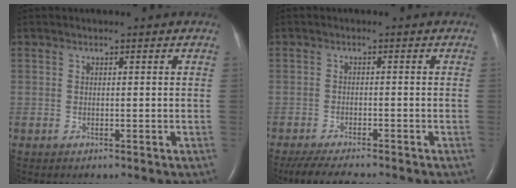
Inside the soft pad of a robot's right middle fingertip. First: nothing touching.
{"total": 7.2, "force": [-6.2, 0.9, 3.5], "torque": [-0.060, -0.021, -0.099]}